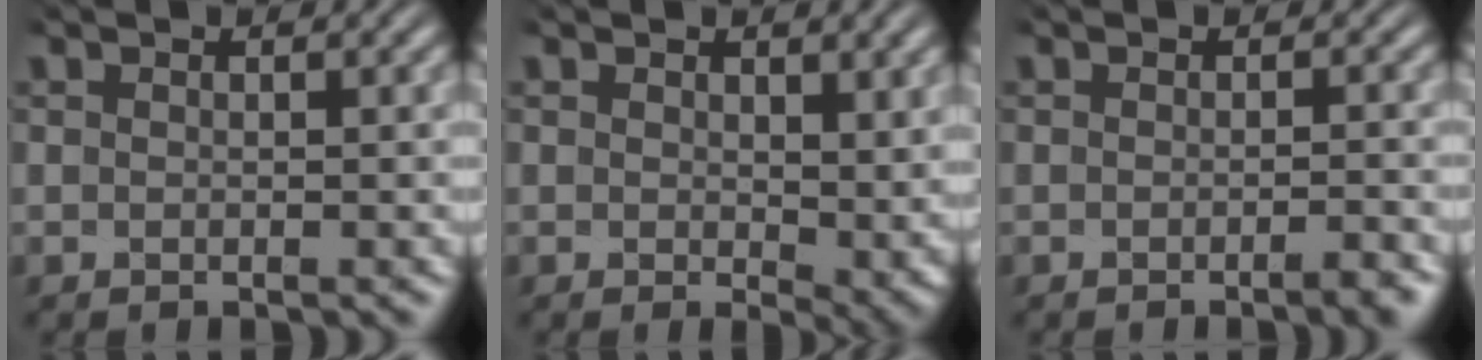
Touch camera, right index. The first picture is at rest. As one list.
[{"total": 2.0, "force": [0.6, 0.8, 1.7], "torque": [-0.020, -0.017, 0.017]}, {"total": 1.1, "force": [-0.9, -0.1, 0.6], "torque": [-0.007, 0.004, -0.019]}]